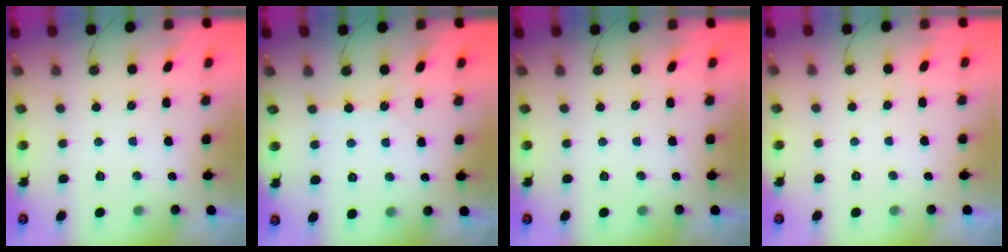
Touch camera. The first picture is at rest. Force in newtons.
{"total": 2.5, "press": 2.5, "slide": 0.4}
{"total": 0.0}
{"total": 0.0}